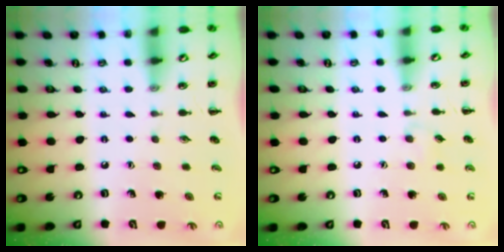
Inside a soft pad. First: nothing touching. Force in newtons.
{"total": 4.4, "press": 4.1, "slide": 1.6}